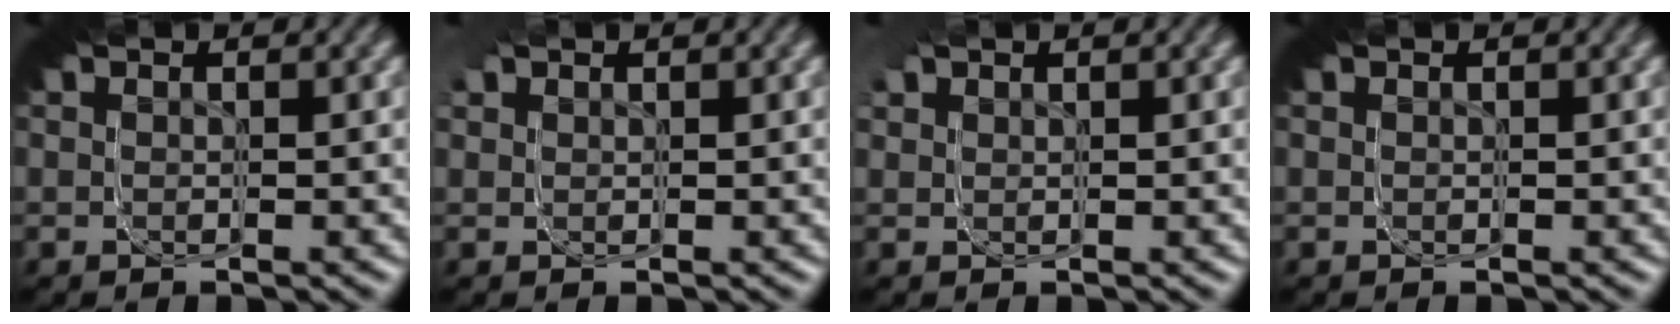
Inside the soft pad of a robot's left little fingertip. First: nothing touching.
{"total": 1.5, "force": [1.1, 1.0, -0.1], "torque": [-0.010, 0.002, 0.015]}
{"total": 1.9, "force": [1.3, 1.5, 0.1], "torque": [-0.015, 0.005, 0.015]}
{"total": 0.0}